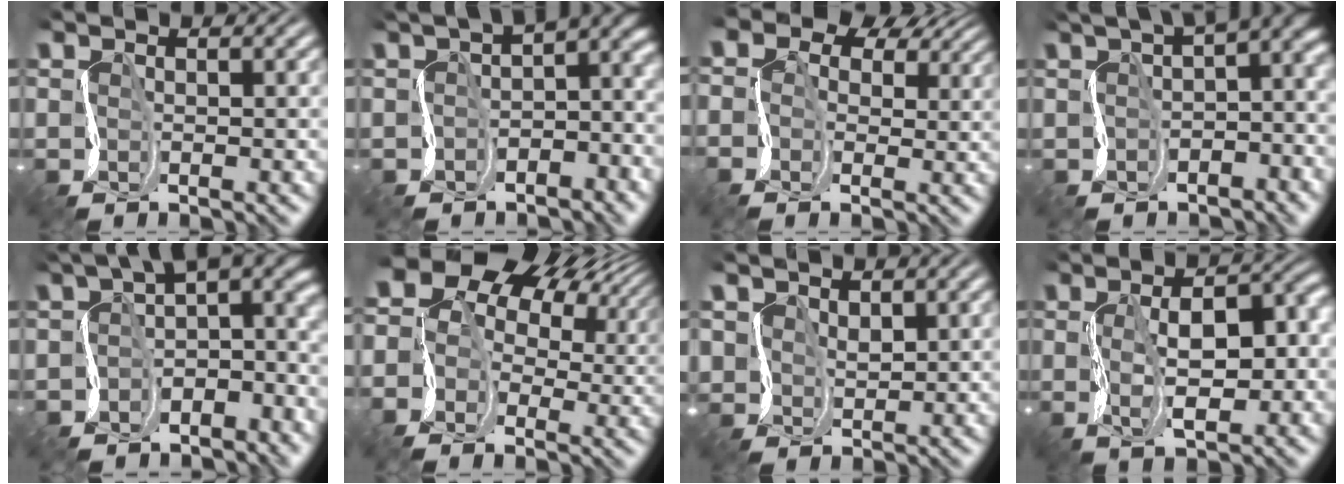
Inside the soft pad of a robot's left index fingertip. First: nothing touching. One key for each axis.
{"total": 6.0, "fx": -0.3, "fy": 3.2, "fz": 5.1, "tx": -0.056, "ty": -0.001, "tz": 0.000}
{"total": 7.8, "fx": 3.1, "fy": 5.8, "fz": 4.2, "tx": -0.087, "ty": 0.015, "tz": 0.025}
{"total": 6.0, "fx": 1.1, "fy": 2.6, "fz": 5.3, "tx": -0.066, "ty": 0.009, "tz": 0.026}
{"total": 6.2, "fx": -1.5, "fy": 3.6, "fz": 4.9, "tx": -0.057, "ty": 0.006, "tz": -0.025}
{"total": 12.4, "fx": 3.5, "fy": 9.9, "fz": 6.6, "tx": -0.163, "ty": 0.028, "tz": 0.057}
{"total": 1.3, "fx": 0.4, "fy": 1.2, "fz": 0.3, "tx": -0.024, "ty": -0.004, "tz": 0.017}
{"total": 6.4, "fx": -0.7, "fy": 3.0, "fz": 5.6, "tx": -0.092, "ty": 0.005, "tz": -0.004}